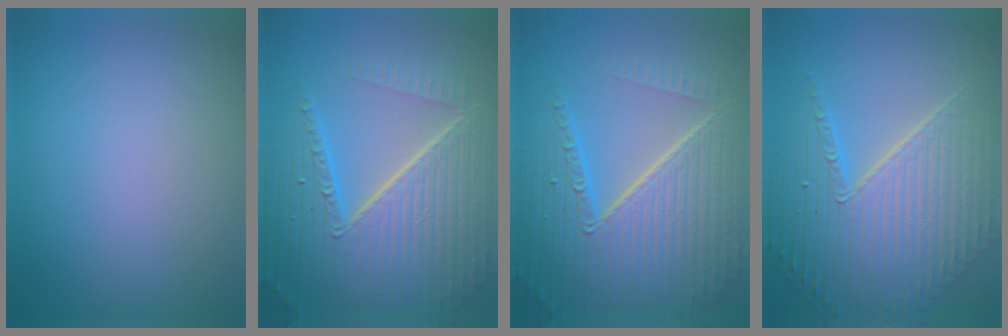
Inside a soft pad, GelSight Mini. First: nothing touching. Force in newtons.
{"total": 10.1, "press": 6.4, "slide": 7.8}
{"total": 10.0, "press": 6.4, "slide": 7.8}
{"total": 7.6, "press": 5.8, "slide": 4.9}